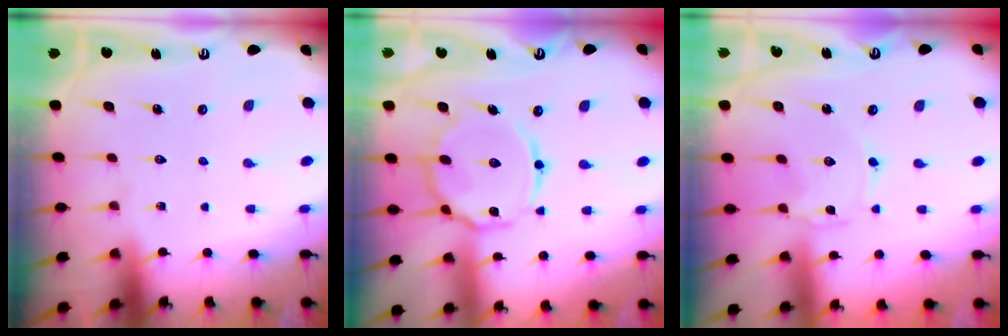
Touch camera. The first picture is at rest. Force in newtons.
{"total": 13.6, "press": 13.6, "slide": 1.1}
{"total": 0.0}